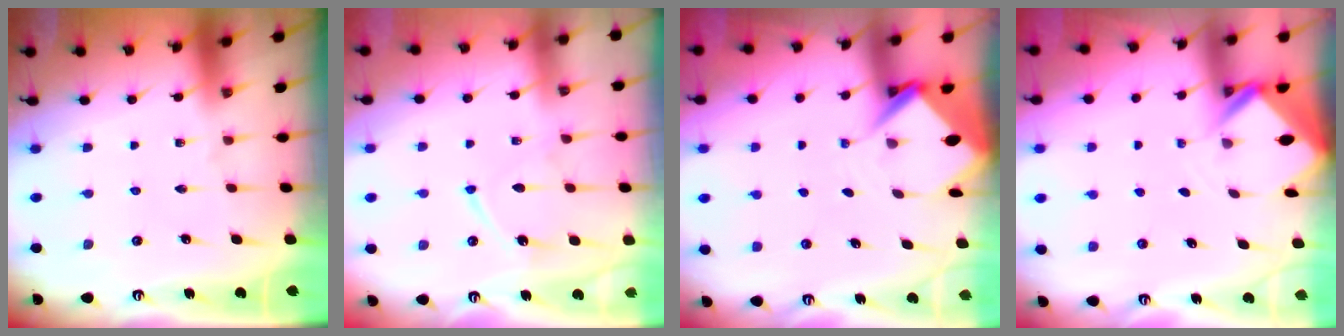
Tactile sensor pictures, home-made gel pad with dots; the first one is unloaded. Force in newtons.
{"total": 9.1, "press": 9.1, "slide": 0.9}
{"total": 4.7, "press": 4.7, "slide": 0.3}
{"total": 2.7, "press": 2.7, "slide": 0.2}